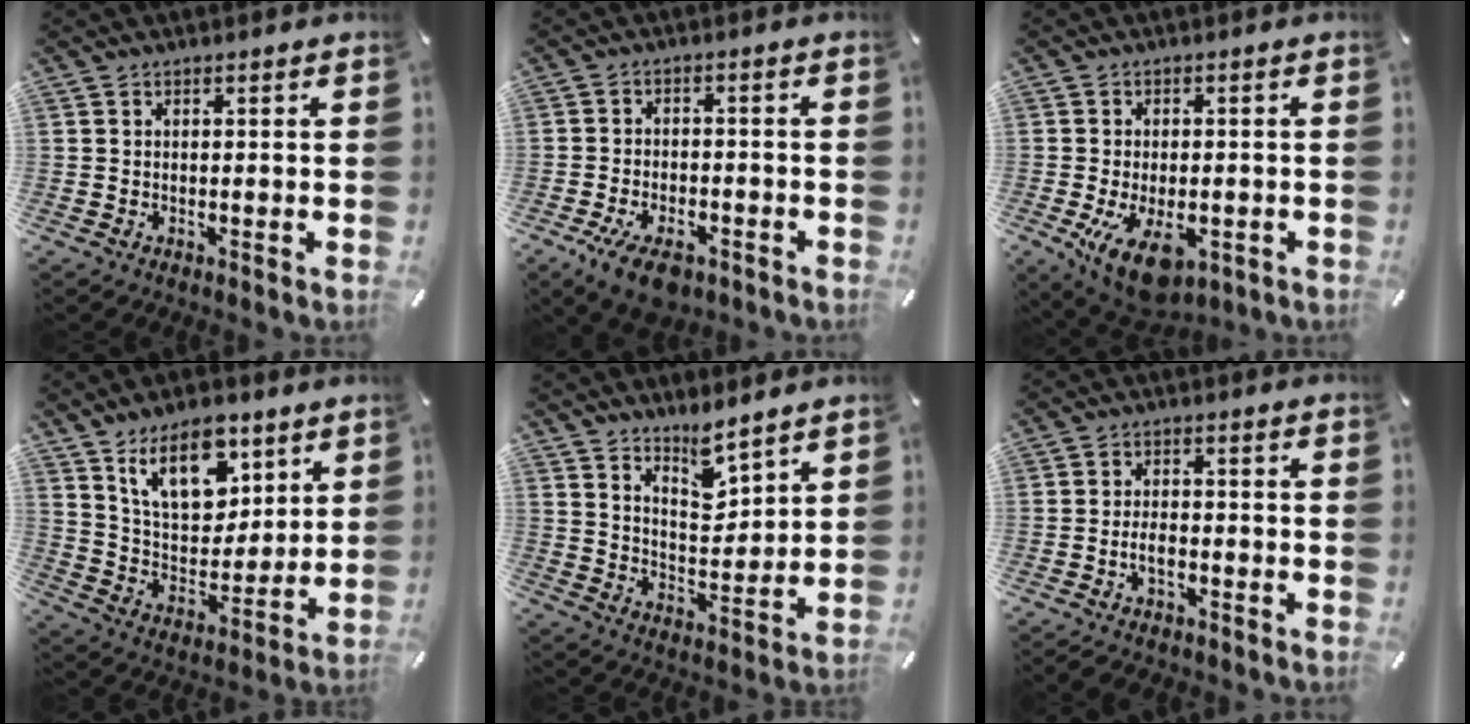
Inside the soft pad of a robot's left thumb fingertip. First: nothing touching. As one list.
[{"total": 7.2, "force": [-4.3, 3.8, 4.3], "torque": [-0.089, 0.016, -0.077]}, {"total": 10.6, "force": [-3.7, 5.7, 8.2], "torque": [-0.162, 0.000, -0.061]}, {"total": 15.3, "force": [9.3, 9.0, 8.2], "torque": [-0.125, -0.042, 0.169]}, {"total": 7.9, "force": [6.9, 3.1, 2.3], "torque": [-0.032, -0.056, 0.125]}, {"total": 4.3, "force": [-2.1, 2.3, 3.0], "torque": [-0.057, 0.011, -0.039]}]